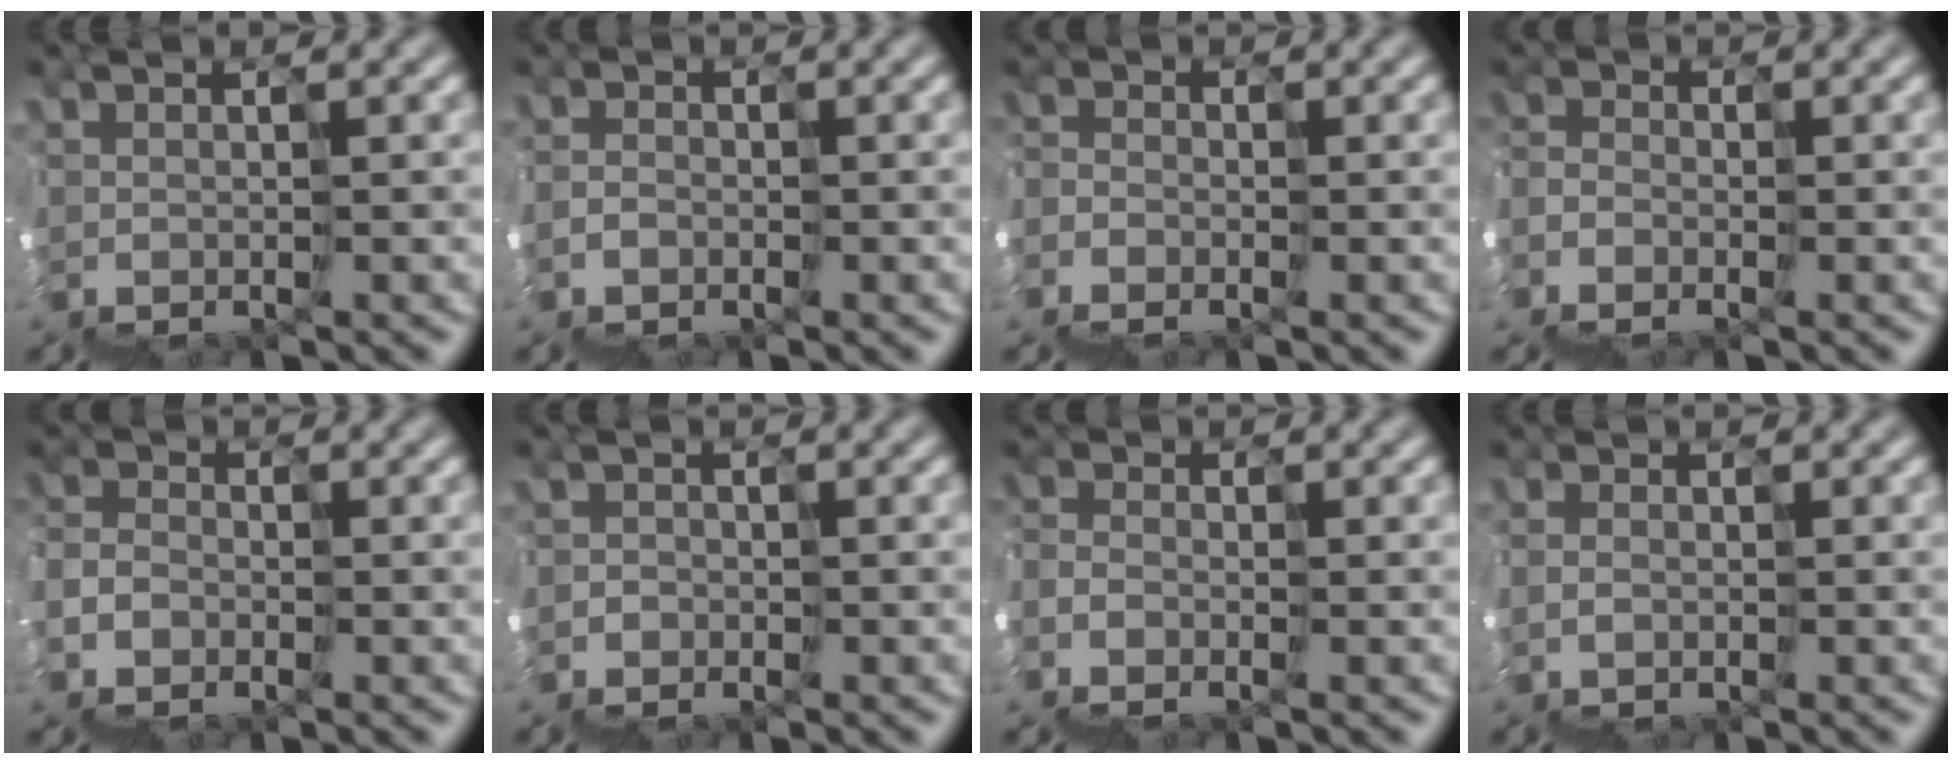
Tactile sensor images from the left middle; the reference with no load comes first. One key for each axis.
{"total": 2.8, "fx": -2.4, "fy": 1.3, "fz": -0.5, "tx": 0.019, "ty": -0.002, "tz": -0.045}
{"total": 4.1, "fx": -3.6, "fy": 1.8, "fz": -0.4, "tx": 0.018, "ty": -0.008, "tz": -0.057}
{"total": 4.1, "fx": -3.8, "fy": 1.5, "fz": -0.7, "tx": 0.023, "ty": -0.008, "tz": -0.062}
{"total": 4.2, "fx": -3.4, "fy": 1.9, "fz": -1.5, "tx": 0.041, "ty": 0.000, "tz": -0.056}
{"total": 2.3, "fx": -1.5, "fy": 1.7, "fz": -0.5, "tx": 0.015, "ty": -0.002, "tz": -0.031}
{"total": 3.6, "fx": -3.3, "fy": 1.2, "fz": -0.4, "tx": 0.016, "ty": -0.011, "tz": -0.055}
{"total": 1.4, "fx": -1.3, "fy": 0.3, "fz": -0.5, "tx": 0.015, "ty": -0.006, "tz": -0.023}